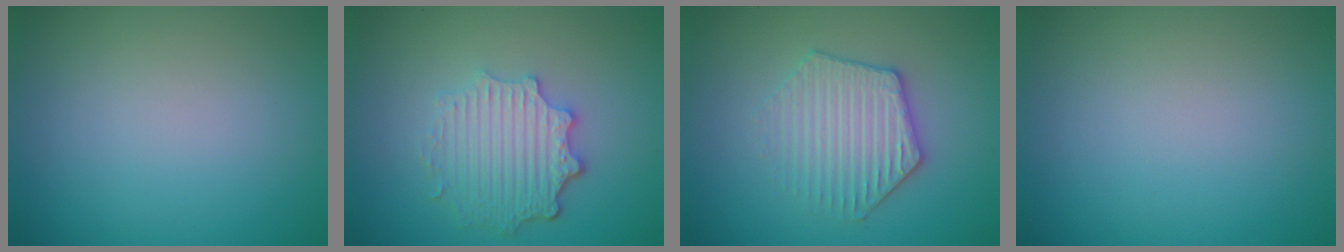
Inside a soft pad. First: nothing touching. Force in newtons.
{"total": 4.6, "press": 3.6, "slide": 2.8}
{"total": 3.8, "press": 3.7, "slide": 1.2}
{"total": 0.0}